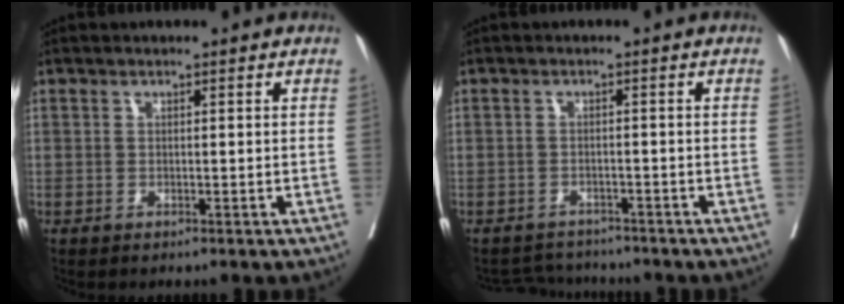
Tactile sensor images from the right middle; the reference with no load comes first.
{"total": 4.1, "force": [-4.0, 0.7, -0.5], "torque": [0.007, 0.002, -0.063]}